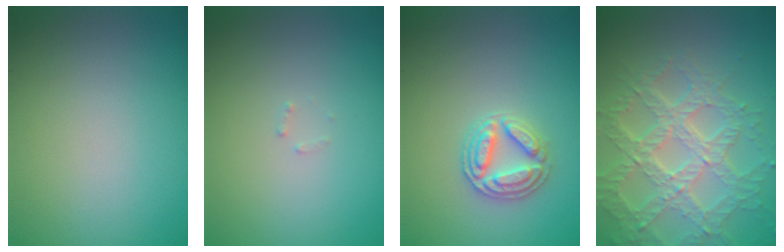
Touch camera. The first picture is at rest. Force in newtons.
{"total": 0.6, "press": 0.6, "slide": 0.1}
{"total": 2.9, "press": 2.9, "slide": 0.2}
{"total": 7.0, "press": 5.1, "slide": 4.8}